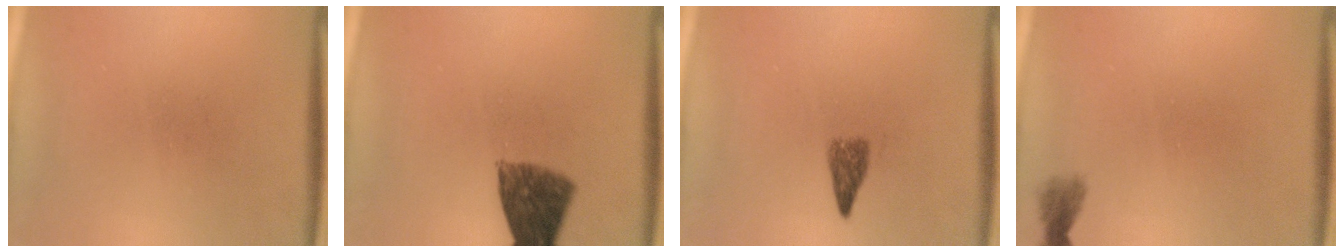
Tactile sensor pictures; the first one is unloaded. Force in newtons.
{"total": 8.3}
{"total": 2.3}
{"total": 1.3}